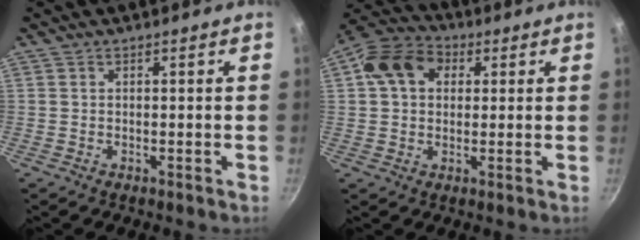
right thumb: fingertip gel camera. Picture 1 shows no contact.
{"total": 10.9, "force": [2.8, 8.3, 6.6], "torque": [-0.089, 0.021, 0.028]}